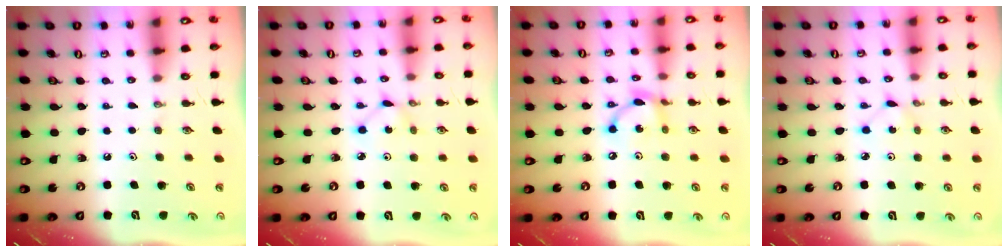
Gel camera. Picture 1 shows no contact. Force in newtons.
{"total": 1.8, "press": 1.7, "slide": 0.3}
{"total": 8.3, "press": 8.3, "slide": 0.2}
{"total": 1.3, "press": 1.3, "slide": 0.1}